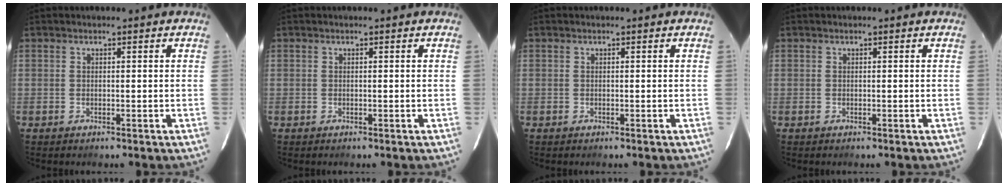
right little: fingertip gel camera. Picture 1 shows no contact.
{"total": 0.0}
{"total": 0.0}
{"total": 0.0}